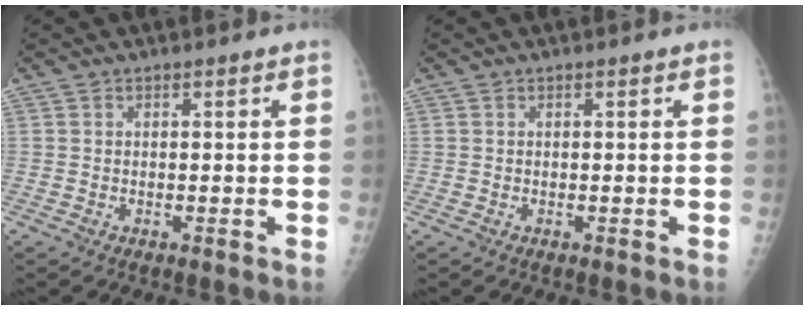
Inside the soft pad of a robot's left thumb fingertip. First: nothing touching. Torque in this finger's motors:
{"motor_torque": [0.00, 0.00, 0.00, 0.00, 0.00]}